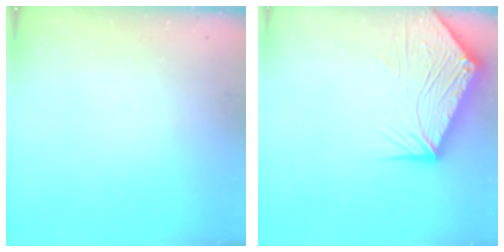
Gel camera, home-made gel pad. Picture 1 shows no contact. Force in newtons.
{"total": 15.8, "press": 15.7, "slide": 2.1}